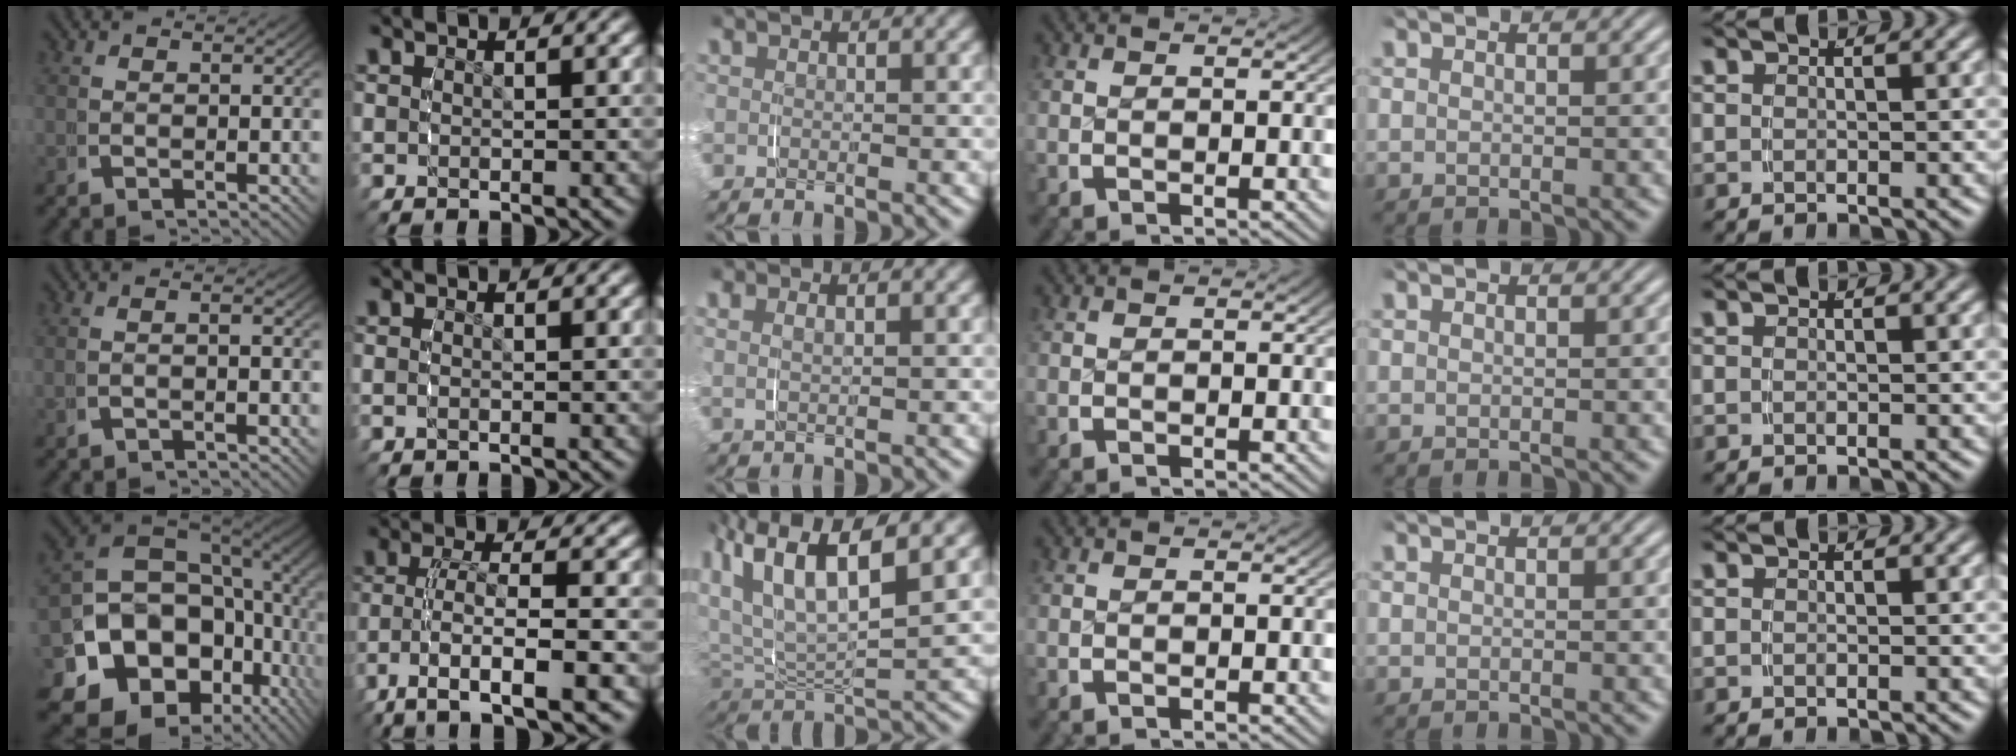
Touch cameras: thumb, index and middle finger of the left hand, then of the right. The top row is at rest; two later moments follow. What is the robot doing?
{"motion": "grasp_and_lifting", "object": "shirt"}